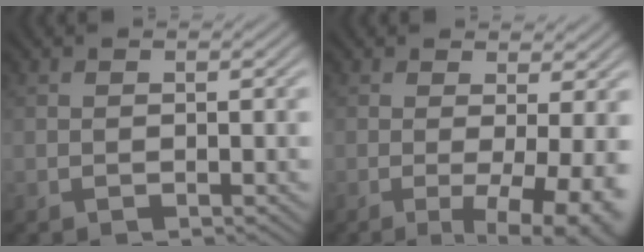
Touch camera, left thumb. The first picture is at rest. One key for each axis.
{"total": 7.8, "fx": -1.0, "fy": 1.9, "fz": 7.4, "tx": -0.105, "ty": -0.009, "tz": -0.011}